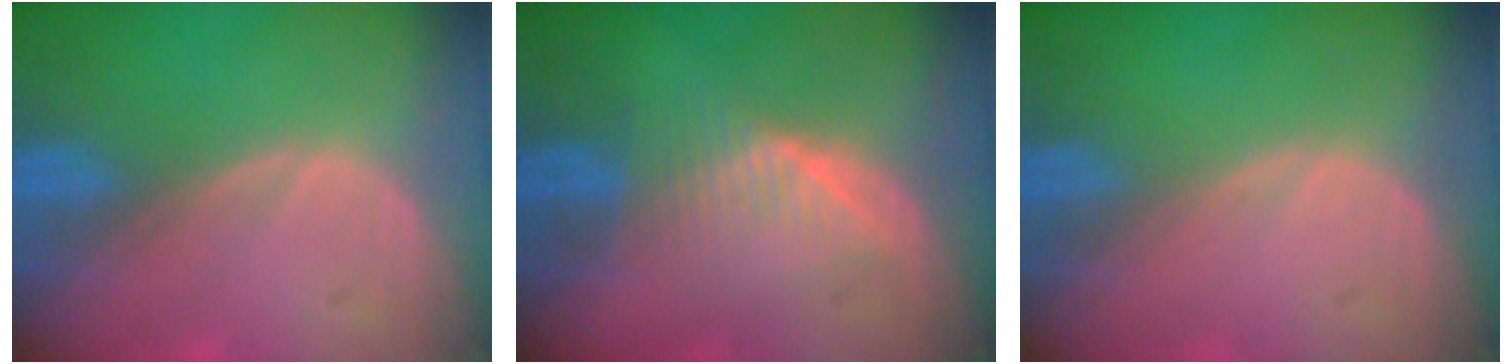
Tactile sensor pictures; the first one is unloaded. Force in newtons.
{"total": 5.2, "press": 5.2, "slide": 0.4}
{"total": 0.0}